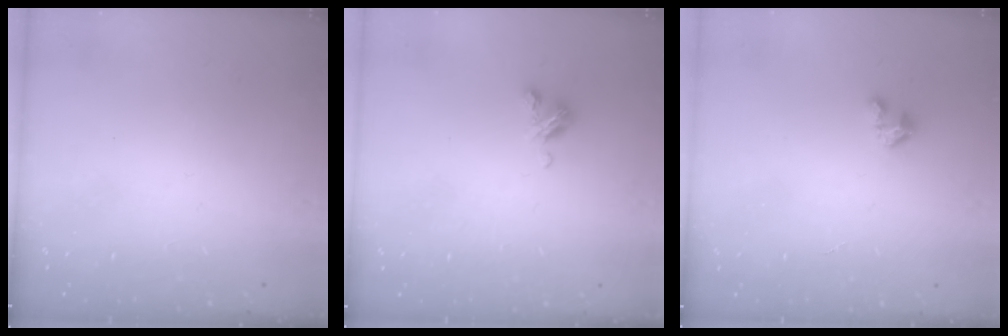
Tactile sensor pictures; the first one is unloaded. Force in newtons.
{"total": 4.0, "press": 4.0, "slide": 0.3}
{"total": 2.7, "press": 2.7, "slide": 0.2}